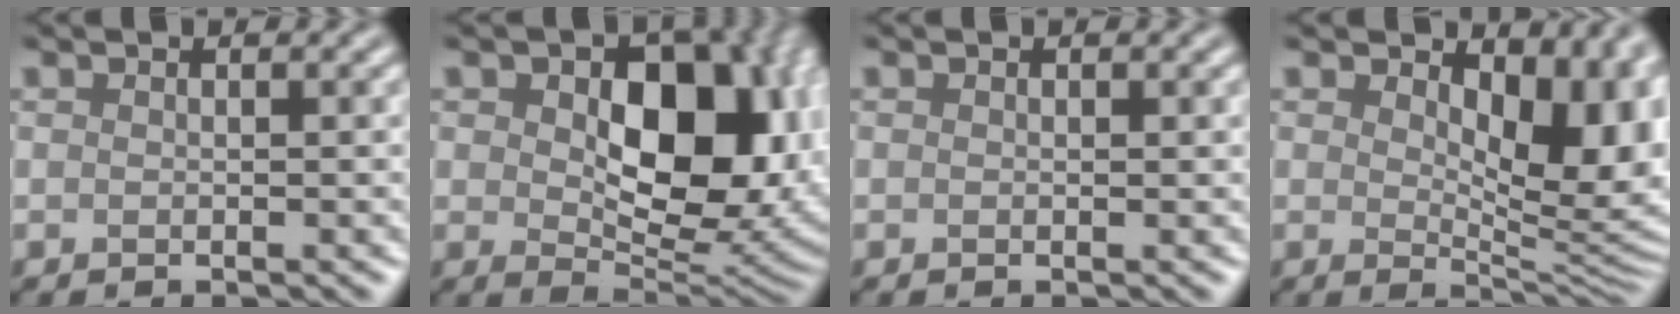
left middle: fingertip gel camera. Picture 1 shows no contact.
{"total": 13.0, "force": [1.9, 8.1, 10.0], "torque": [-0.127, -0.012, 0.041]}
{"total": 0.0}
{"total": 8.7, "force": [2.3, 4.7, 7.0], "torque": [-0.101, -0.015, 0.037]}